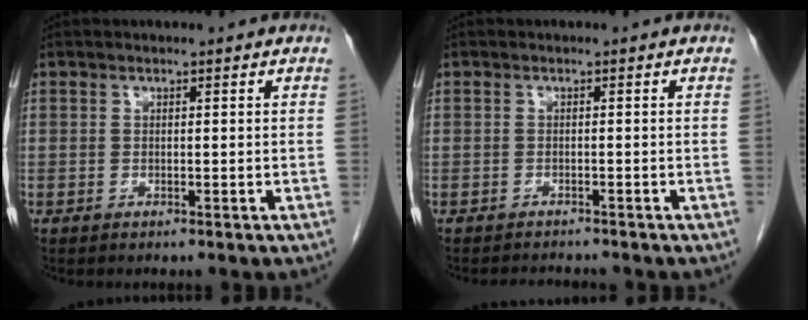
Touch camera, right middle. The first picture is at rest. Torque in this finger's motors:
{"motor_torque": [0.06, -0.05, -0.02, 0.00]}